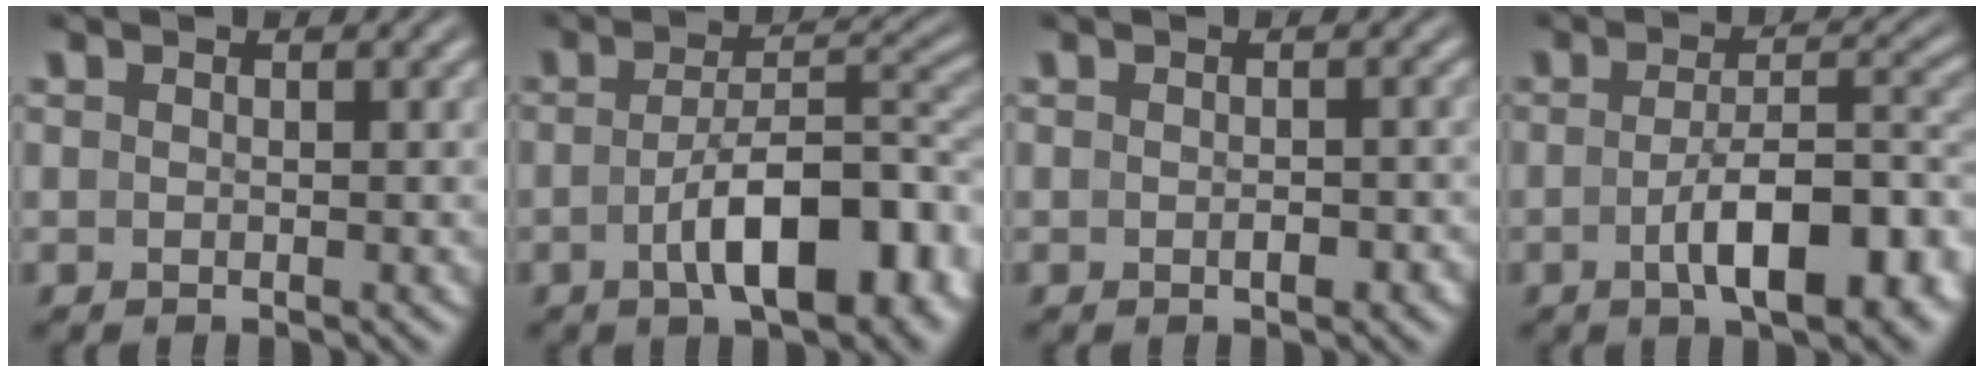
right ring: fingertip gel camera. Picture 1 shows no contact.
{"total": 7.8, "force": [-2.8, 2.9, 6.7], "torque": [-0.082, -0.012, -0.037]}
{"total": 0.8, "force": [-0.6, 0.3, 0.5], "torque": [-0.006, 0.002, -0.009]}
{"total": 7.4, "force": [-3.1, 2.5, 6.2], "torque": [-0.079, -0.014, -0.040]}